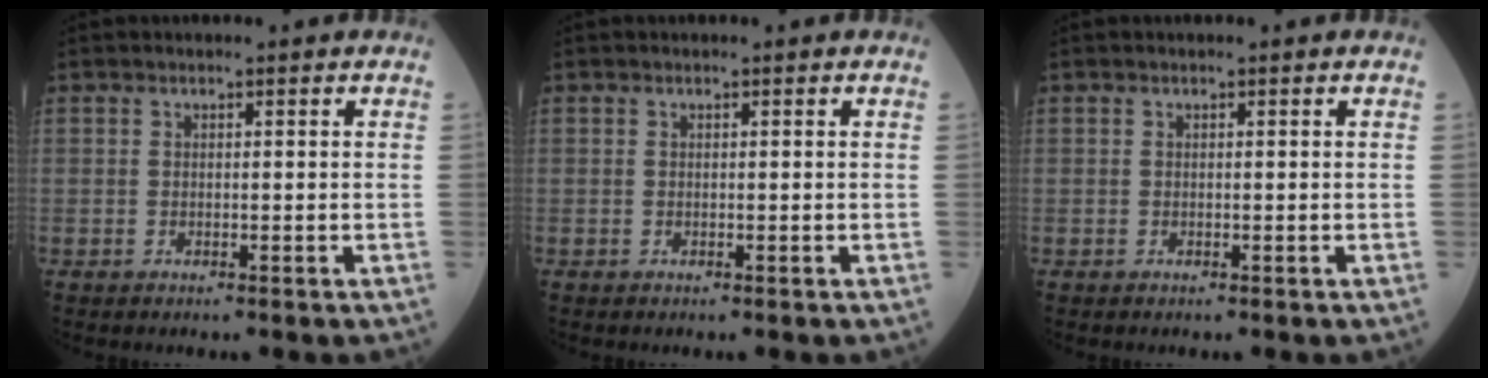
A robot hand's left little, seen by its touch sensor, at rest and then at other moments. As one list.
[{"total": 0.0}, {"total": 0.0}]